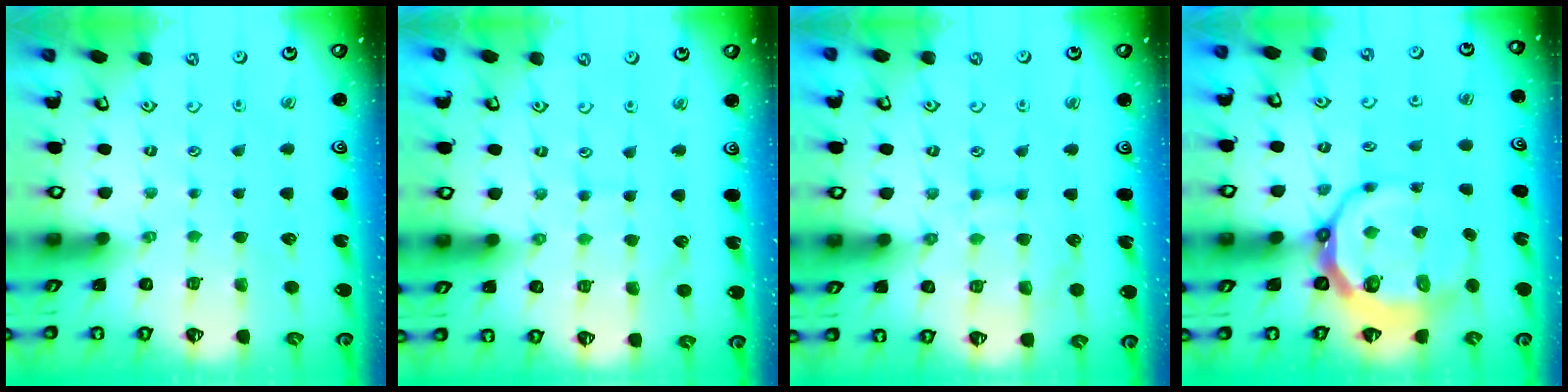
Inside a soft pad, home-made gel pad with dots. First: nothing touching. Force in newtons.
{"total": 5.7, "press": 5.7, "slide": 0.4}
{"total": 10.0, "press": 9.9, "slide": 1.0}
{"total": 11.5, "press": 10.7, "slide": 4.2}